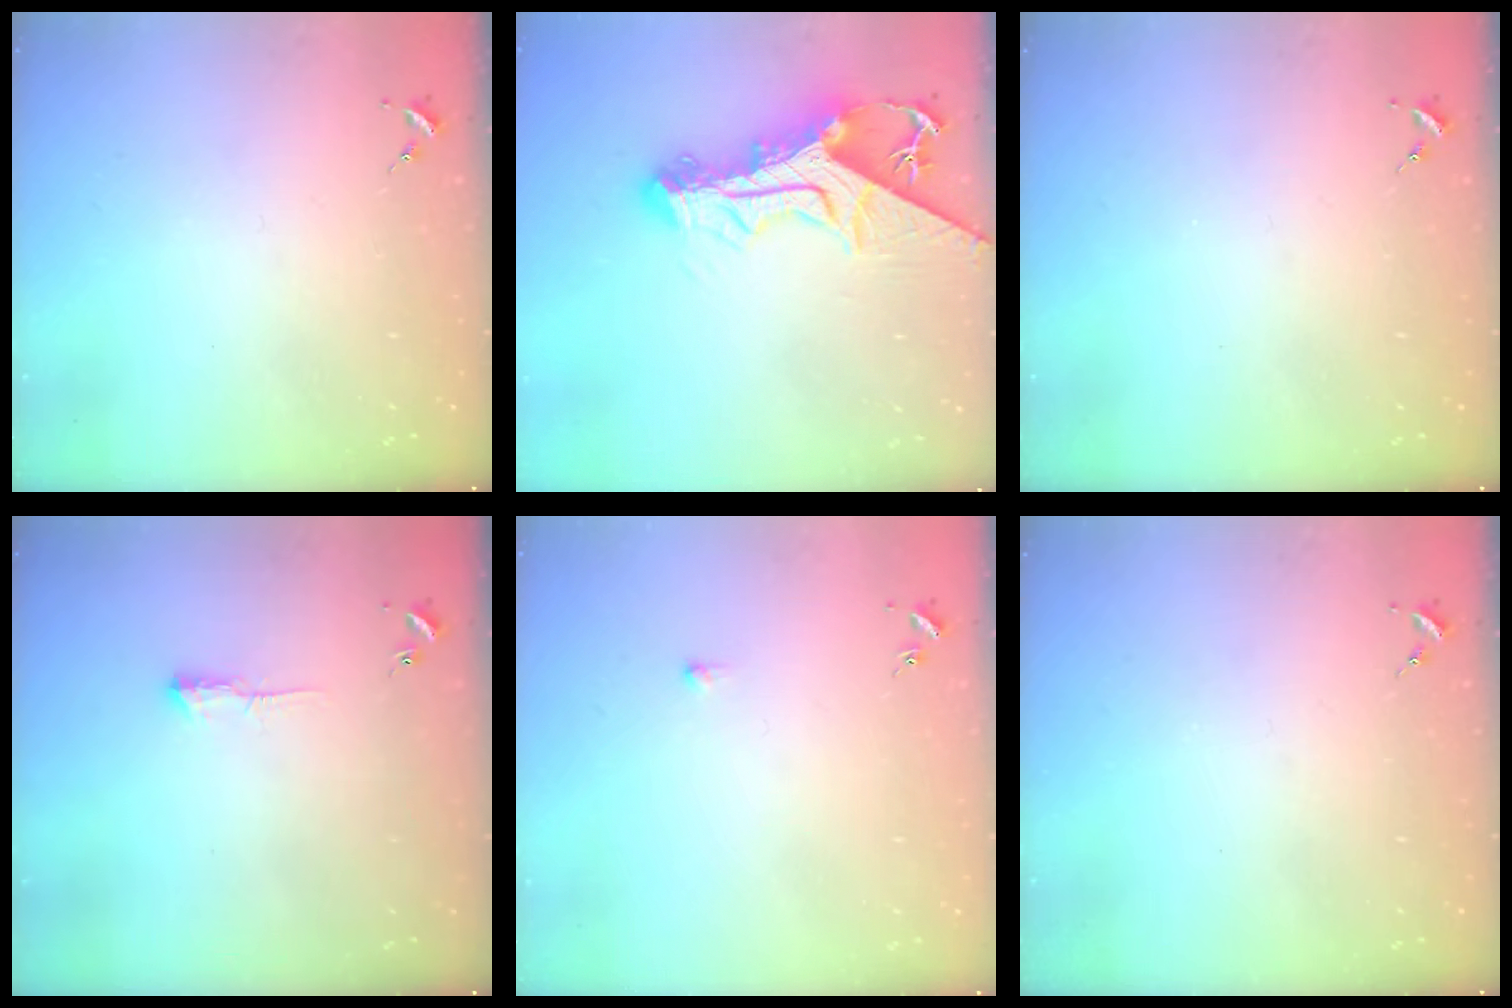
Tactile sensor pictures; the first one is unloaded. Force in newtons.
{"total": 17.2, "press": 17.1, "slide": 1.6}
{"total": 0.0}
{"total": 3.5, "press": 3.5, "slide": 0.5}
{"total": 2.7, "press": 2.7, "slide": 0.6}
{"total": 0.0}